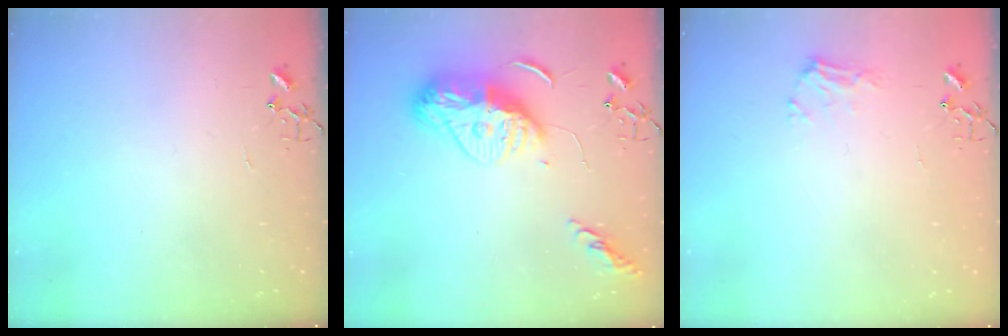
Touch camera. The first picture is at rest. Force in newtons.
{"total": 15.2, "press": 15.2, "slide": 1.3}
{"total": 9.0, "press": 8.9, "slide": 0.9}